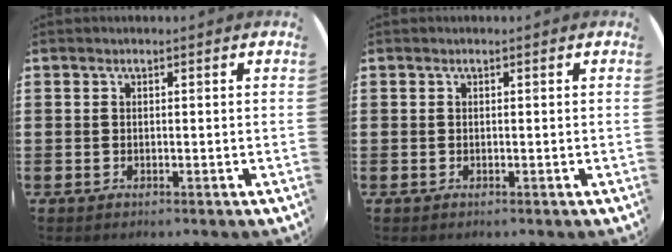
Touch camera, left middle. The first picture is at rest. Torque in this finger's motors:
{"motor_torque": [0.00, 0.00, 0.00, 0.00]}